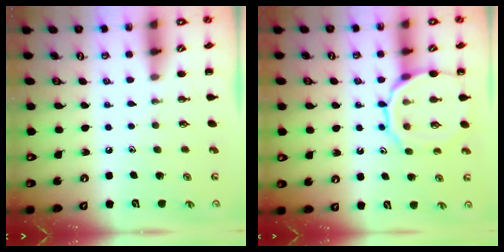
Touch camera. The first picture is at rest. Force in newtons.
{"total": 12.1, "press": 12.1, "slide": 1.0}